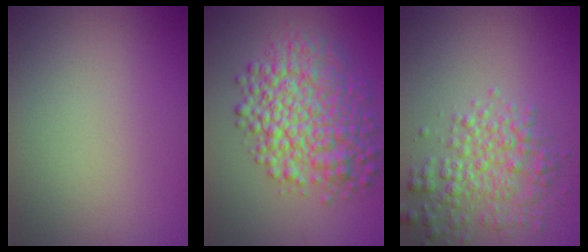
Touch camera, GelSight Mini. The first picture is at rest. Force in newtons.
{"total": 7.7, "press": 7.7, "slide": 0.1}
{"total": 4.1, "press": 4.1, "slide": 0.1}